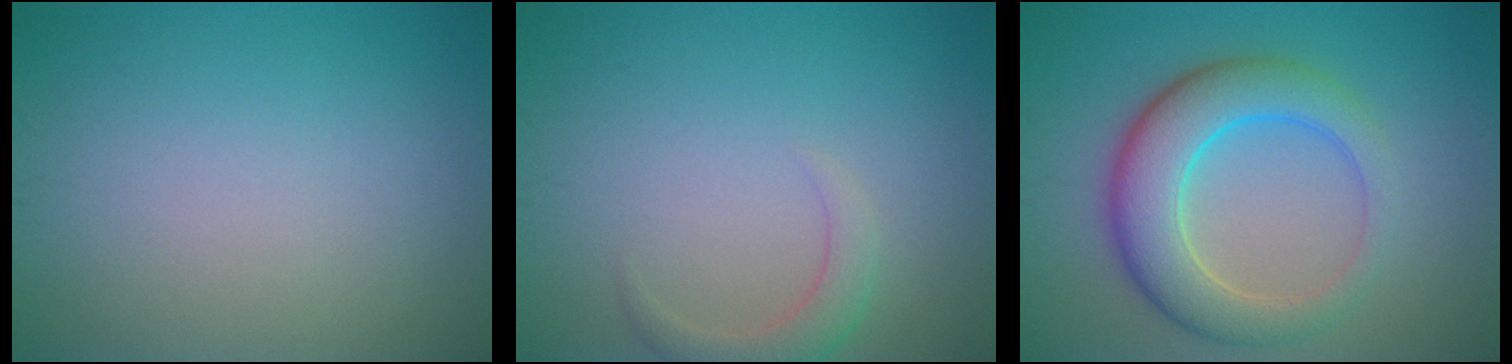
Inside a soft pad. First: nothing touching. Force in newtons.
{"total": 2.2, "press": 2.2, "slide": 0.2}
{"total": 6.7, "press": 6.7, "slide": 0.2}